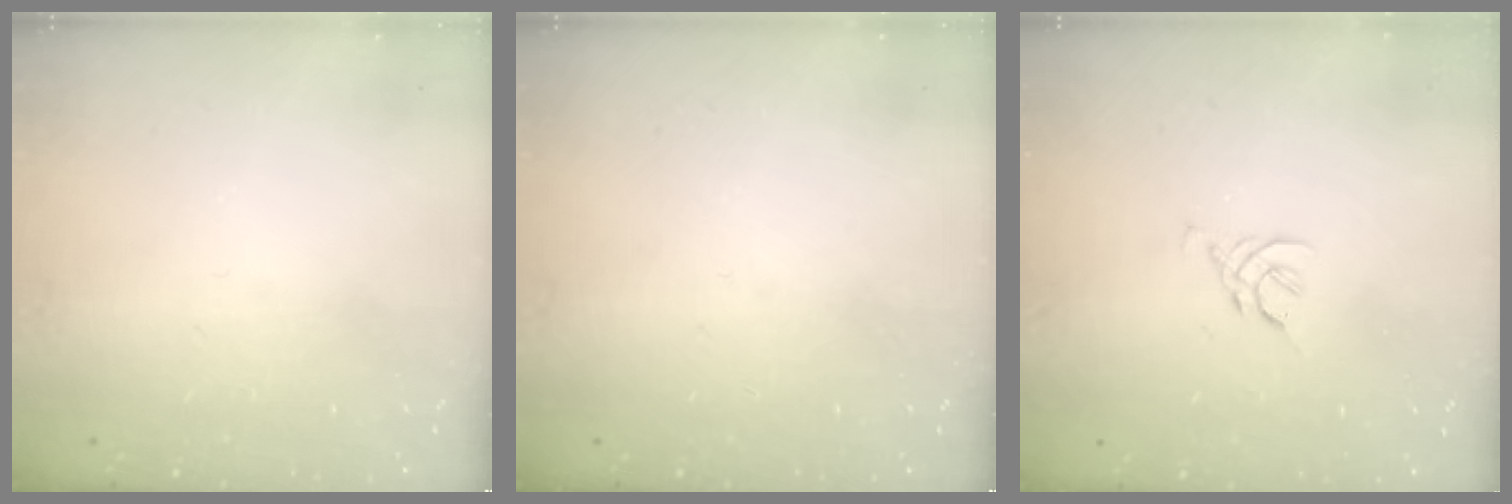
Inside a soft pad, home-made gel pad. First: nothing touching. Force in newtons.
{"total": 0.0}
{"total": 2.5, "press": 2.5, "slide": 0.7}